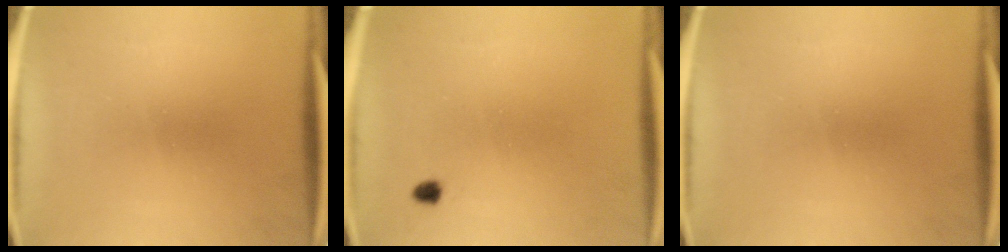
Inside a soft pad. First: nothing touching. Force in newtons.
{"total": 1.0}
{"total": 0.0}